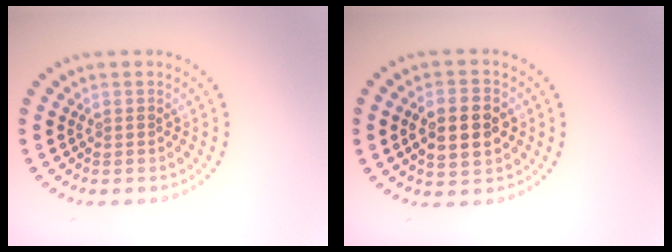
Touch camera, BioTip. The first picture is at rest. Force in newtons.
{"total": 4.3, "press": 4.3, "slide": 0.3}